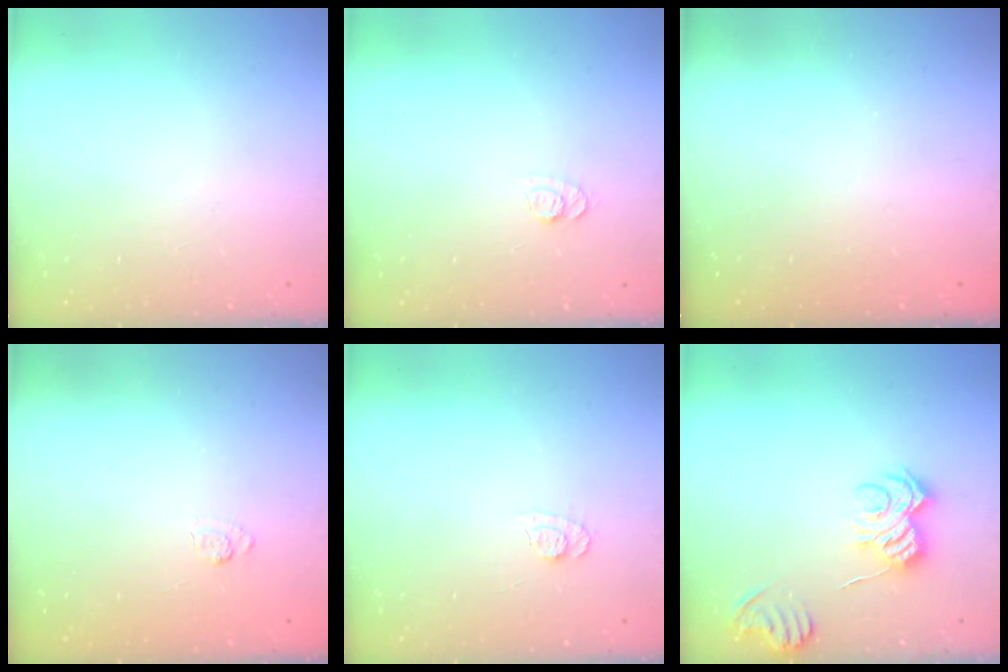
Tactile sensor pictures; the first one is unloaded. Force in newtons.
{"total": 6.4, "press": 6.4, "slide": 0.6}
{"total": 2.4, "press": 2.2, "slide": 0.8}
{"total": 2.5, "press": 2.1, "slide": 1.4}
{"total": 7.1, "press": 7.1, "slide": 0.7}
{"total": 9.1, "press": 9.1, "slide": 0.6}